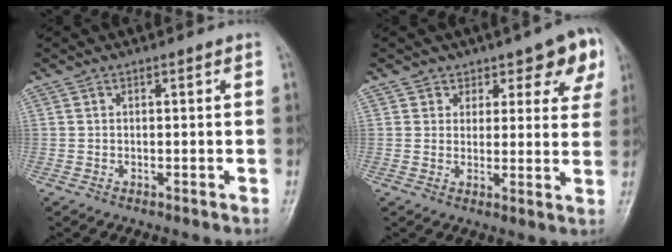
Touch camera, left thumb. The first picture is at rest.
{"total": 7.7, "force": [4.9, 5.1, 3.1], "torque": [0.015, -0.023, 0.052]}